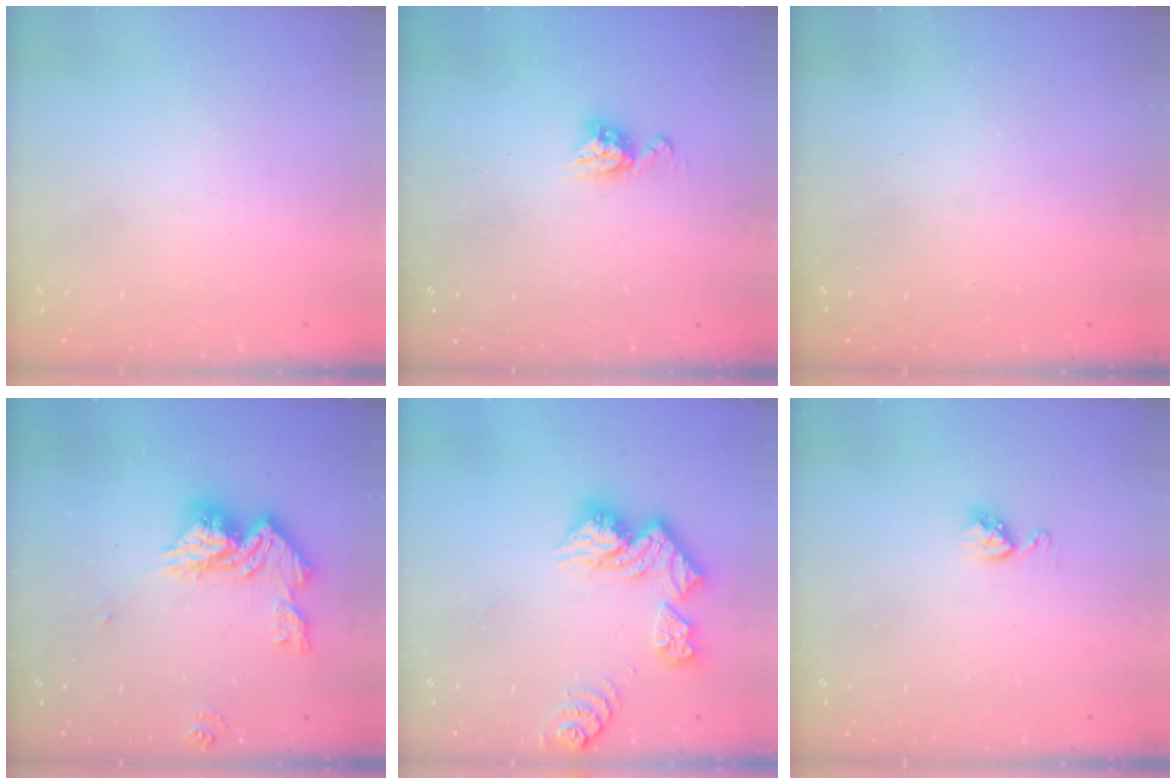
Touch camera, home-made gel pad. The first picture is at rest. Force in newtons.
{"total": 6.8, "press": 6.8, "slide": 0.5}
{"total": 1.1, "press": 1.1, "slide": 0.1}
{"total": 14.3, "press": 14.2, "slide": 1.5}
{"total": 13.1, "press": 13.0, "slide": 1.4}
{"total": 5.1, "press": 5.0, "slide": 0.5}